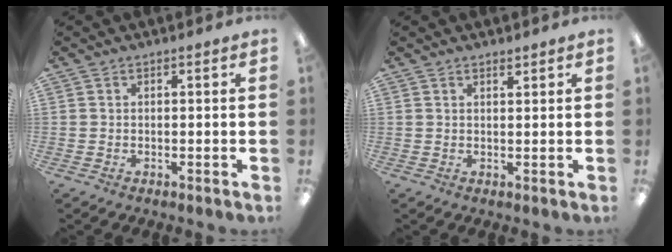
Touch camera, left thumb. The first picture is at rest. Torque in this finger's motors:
{"motor_torque": [-0.10, -0.07, -0.61, 0.14, 0.05]}